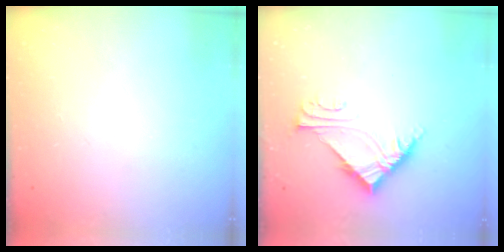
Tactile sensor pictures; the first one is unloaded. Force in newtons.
{"total": 6.3, "press": 6.3, "slide": 0.6}